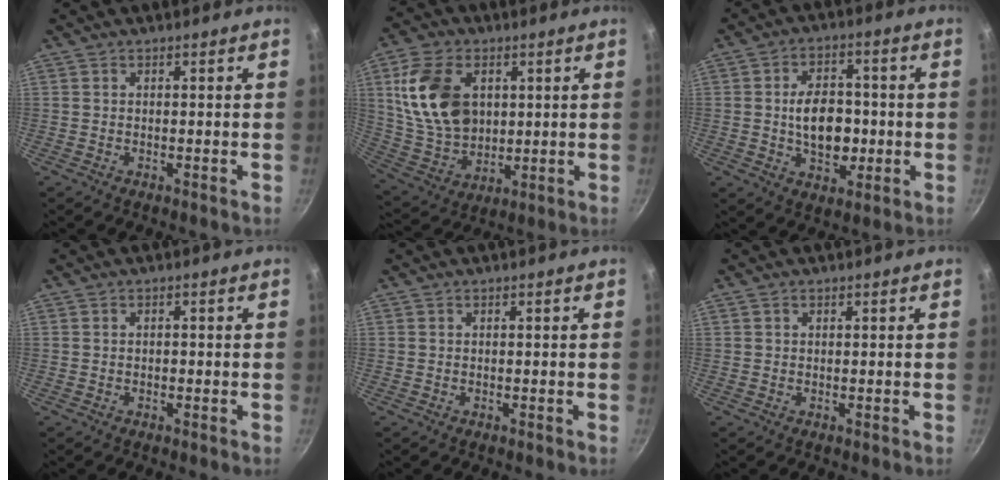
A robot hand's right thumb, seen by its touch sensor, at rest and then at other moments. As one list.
[{"total": 17.0, "force": [4.0, 11.8, 11.5], "torque": [-0.196, -0.010, 0.091]}, {"total": 11.2, "force": [-0.8, 7.4, 8.4], "torque": [-0.099, 0.010, -0.011]}, {"total": 0.6, "force": [-0.1, 0.4, 0.4], "torque": [-0.006, 0.004, -0.001]}, {"total": 0.0}, {"total": 0.6, "force": [0.3, 0.4, 0.3], "torque": [-0.005, 0.001, 0.006]}]